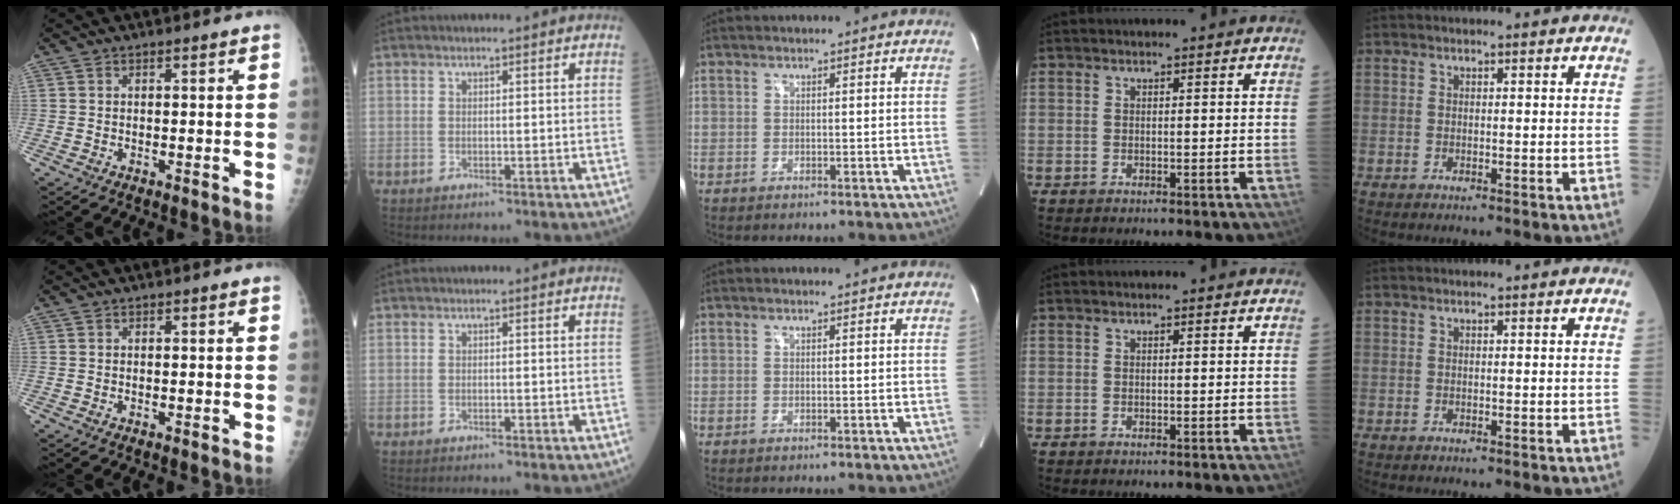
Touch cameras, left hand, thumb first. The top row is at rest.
{}